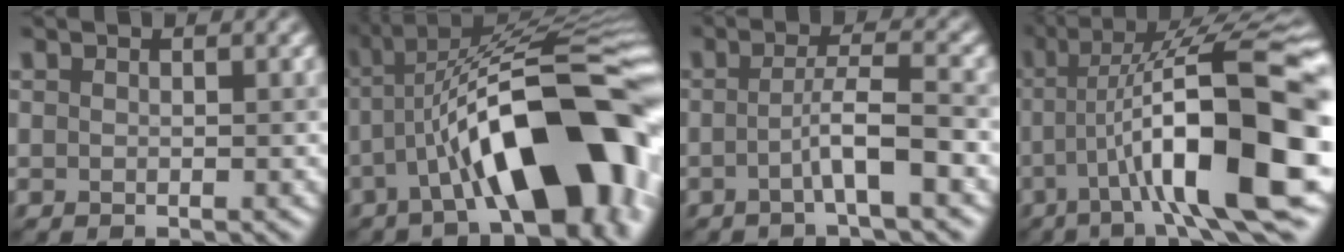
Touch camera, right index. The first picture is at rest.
{"total": 13.8, "force": [-3.8, 5.1, 12.2], "torque": [-0.184, 0.006, -0.057]}
{"total": 3.8, "force": [-1.3, 0.2, 3.5], "torque": [-0.060, 0.010, -0.026]}
{"total": 14.3, "force": [-2.3, 3.1, 13.8], "torque": [-0.210, 0.015, -0.029]}